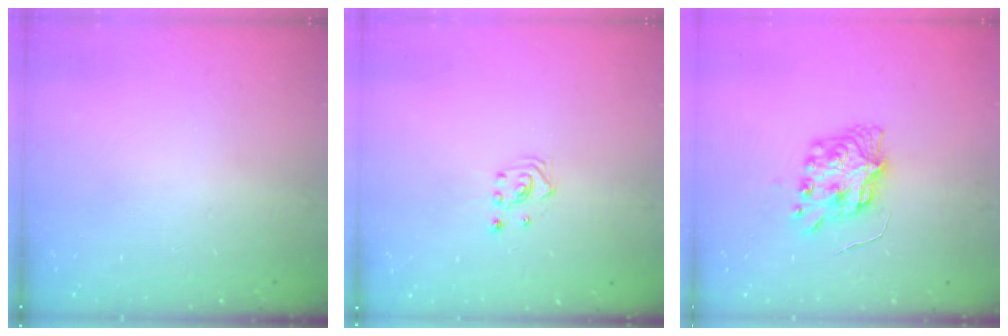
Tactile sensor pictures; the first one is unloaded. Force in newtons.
{"total": 2.8, "press": 2.8, "slide": 0.3}
{"total": 8.6, "press": 8.6, "slide": 1.0}